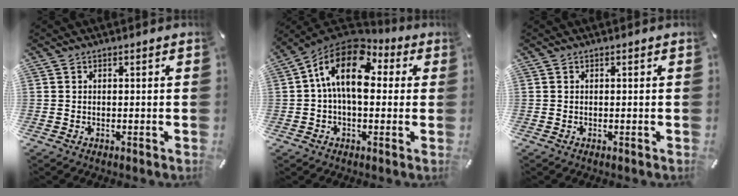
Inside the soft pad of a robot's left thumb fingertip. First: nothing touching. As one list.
[{"total": 15.0, "force": [3.2, 8.8, 11.8], "torque": [-0.222, -0.008, 0.054]}, {"total": 0.0}]